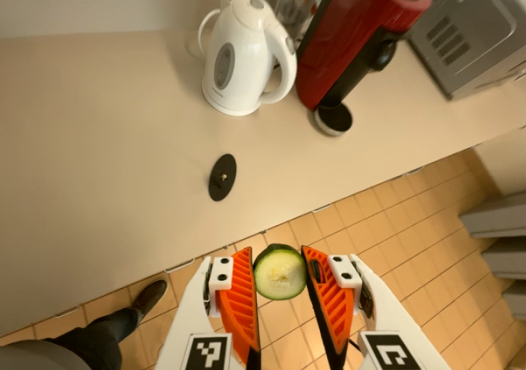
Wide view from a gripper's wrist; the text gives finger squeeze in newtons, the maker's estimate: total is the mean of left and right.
{"total": 8.8, "left": 9.0, "right": 8.6}